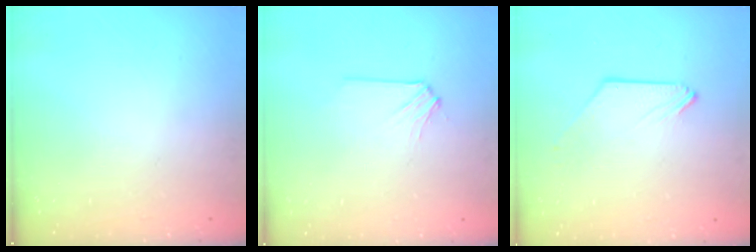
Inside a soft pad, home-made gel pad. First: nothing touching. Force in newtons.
{"total": 1.7, "press": 1.6, "slide": 0.3}
{"total": 0.0}